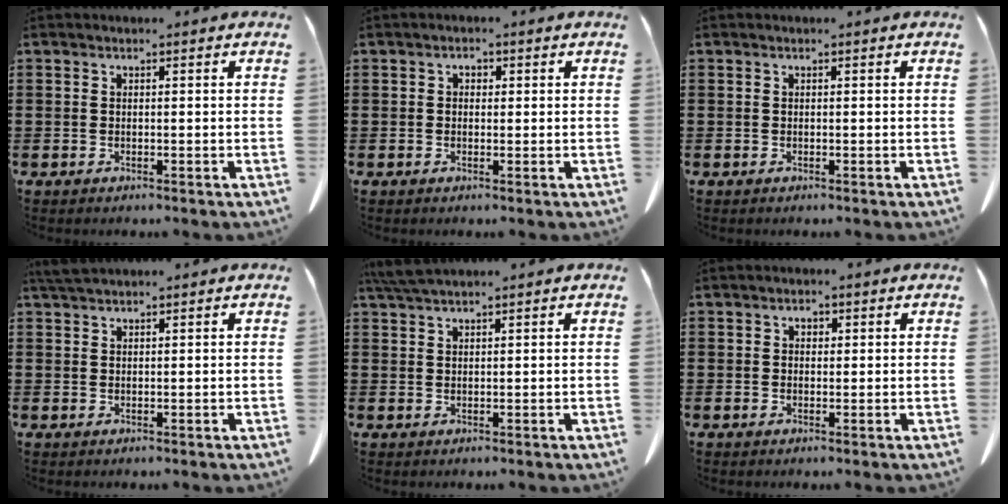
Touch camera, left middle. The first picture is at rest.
{"total": 1.1, "force": [0.1, 0.9, 0.7], "torque": [-0.015, 0.007, 0.001]}
{"total": 0.0}
{"total": 2.1, "force": [1.8, 0.3, 1.1], "torque": [-0.026, 0.002, 0.034]}
{"total": 3.3, "force": [2.6, 0.3, 1.9], "torque": [-0.044, 0.001, 0.050]}
{"total": 1.2, "force": [0.4, 0.9, 0.6], "torque": [-0.015, 0.007, 0.007]}